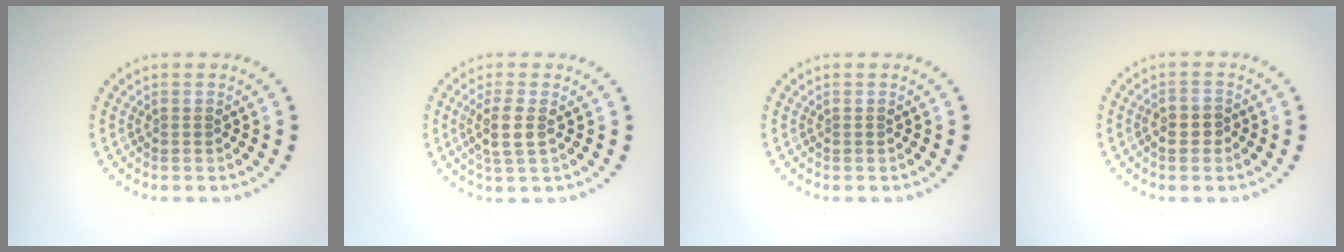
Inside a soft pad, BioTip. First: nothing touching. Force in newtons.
{"total": 2.4, "press": 2.0, "slide": 1.2}
{"total": 0.0}
{"total": 1.5, "press": 1.4, "slide": 0.5}